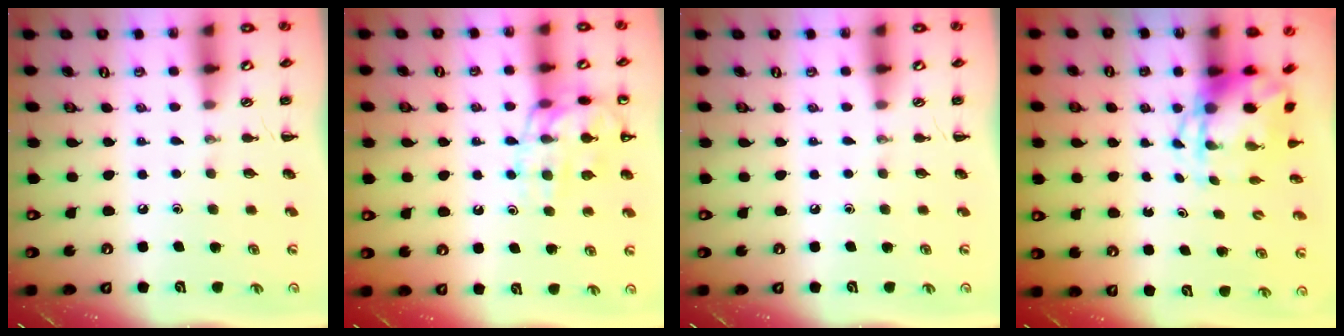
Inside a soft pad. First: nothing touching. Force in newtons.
{"total": 14.7, "press": 14.5, "slide": 2.2}
{"total": 0.0}
{"total": 5.6, "press": 5.6, "slide": 0.8}